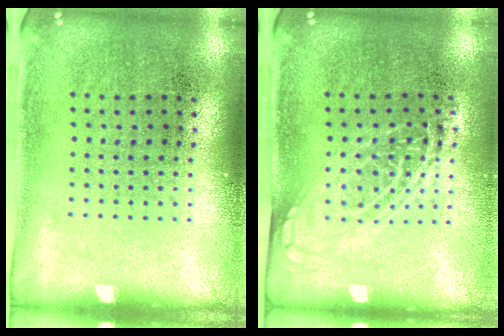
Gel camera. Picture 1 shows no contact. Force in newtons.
{"total": 1.4, "press": 1.1, "slide": 0.8}